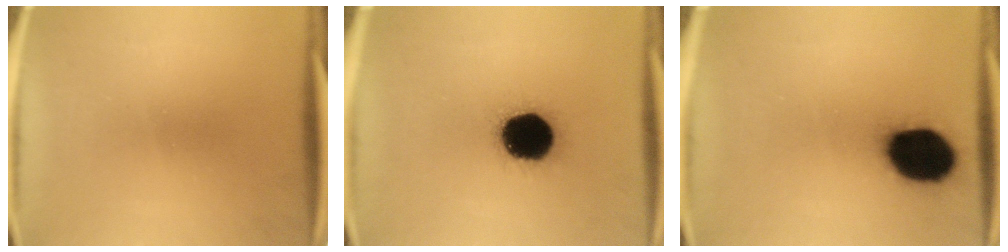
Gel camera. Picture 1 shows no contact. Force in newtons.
{"total": 18.3}
{"total": 18.4}